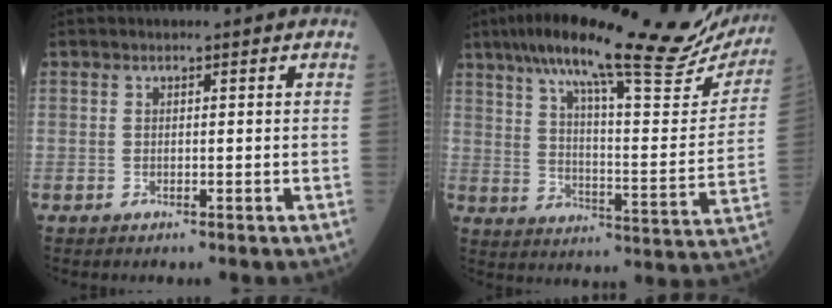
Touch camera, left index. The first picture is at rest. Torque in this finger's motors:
{"motor_torque": [1.00, -1.14, 0.56, 0.21]}